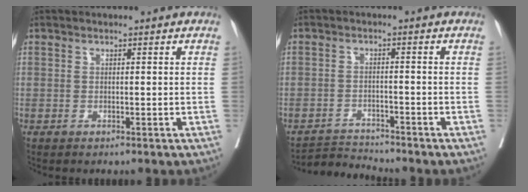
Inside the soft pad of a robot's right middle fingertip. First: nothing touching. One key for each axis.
{"total": 3.9, "fx": -3.5, "fy": -0.9, "fz": -1.4, "tx": 0.025, "ty": -0.009, "tz": -0.059}